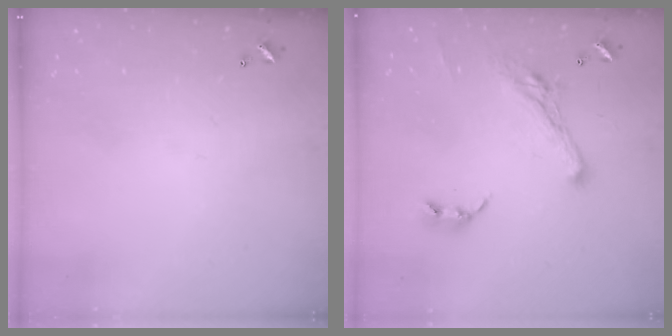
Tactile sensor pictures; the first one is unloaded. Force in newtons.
{"total": 7.4, "press": 7.2, "slide": 1.3}